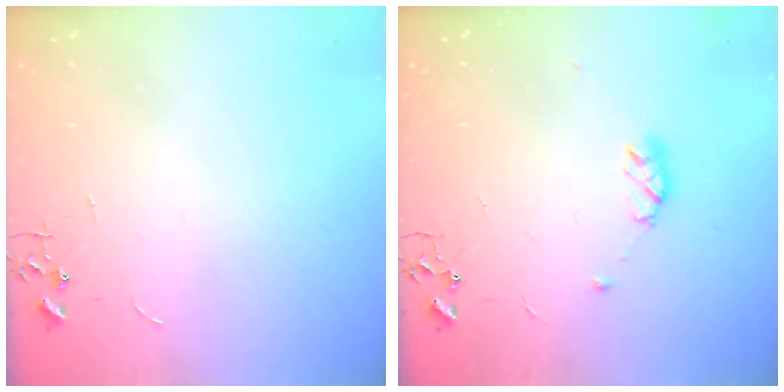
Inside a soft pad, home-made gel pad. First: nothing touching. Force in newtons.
{"total": 6.6, "press": 6.5, "slide": 0.7}